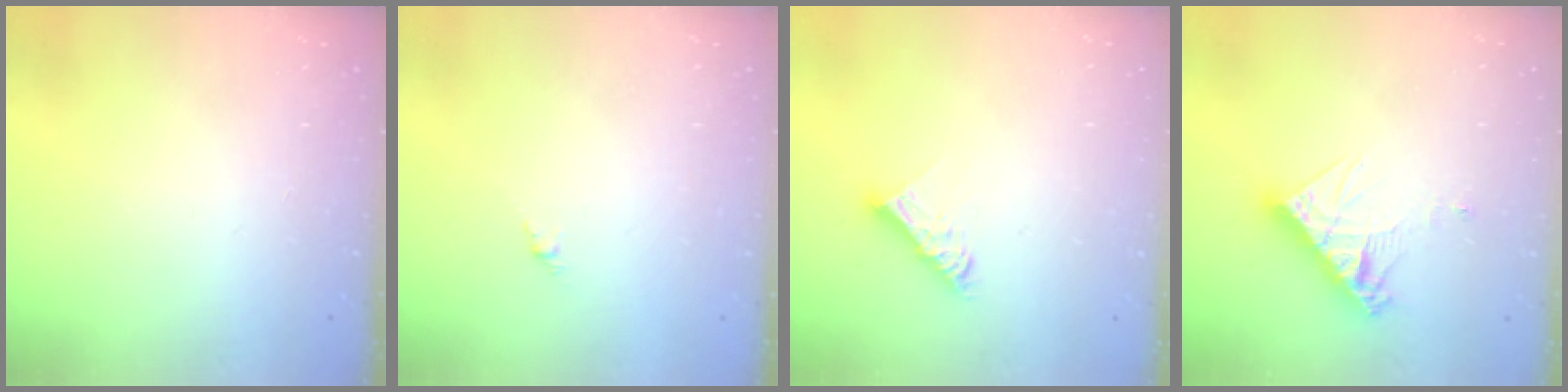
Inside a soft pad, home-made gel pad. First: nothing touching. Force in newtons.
{"total": 1.5, "press": 1.4, "slide": 0.6}
{"total": 8.9, "press": 8.9, "slide": 0.7}
{"total": 11.9, "press": 11.8, "slide": 1.0}